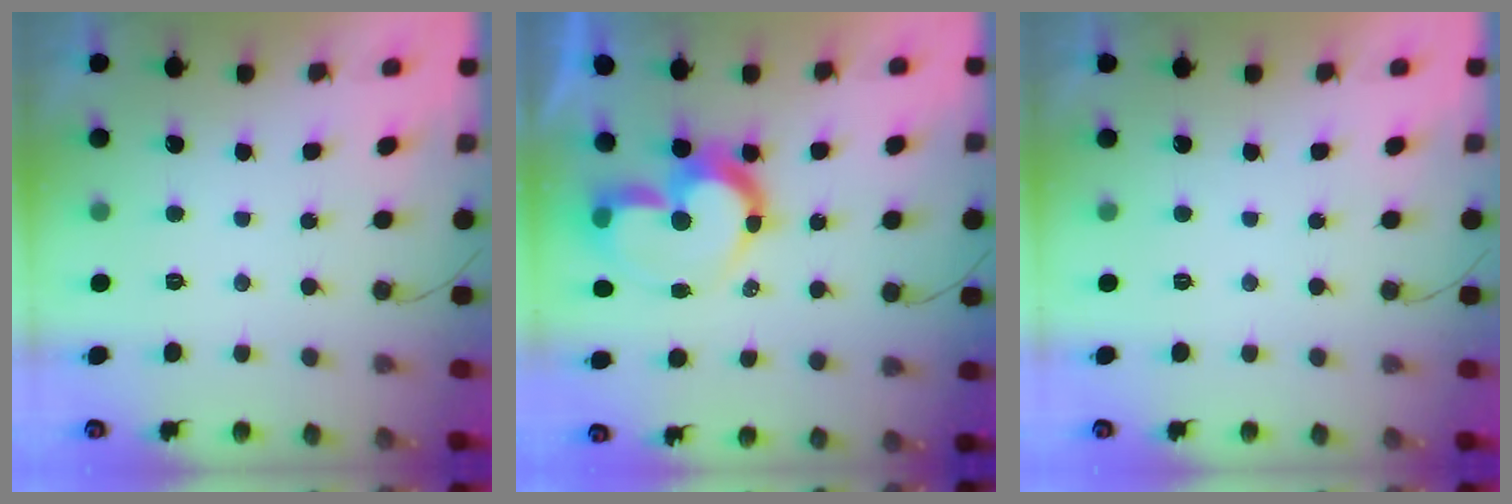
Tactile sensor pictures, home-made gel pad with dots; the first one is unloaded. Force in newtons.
{"total": 12.6, "press": 12.3, "slide": 2.5}
{"total": 1.6, "press": 1.6, "slide": 0.0}